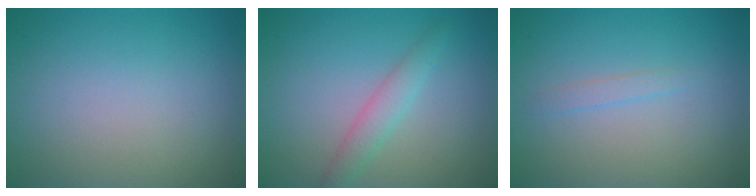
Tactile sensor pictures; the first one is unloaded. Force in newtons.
{"total": 1.6, "press": 1.6, "slide": 0.1}
{"total": 0.8, "press": 0.8, "slide": 0.1}